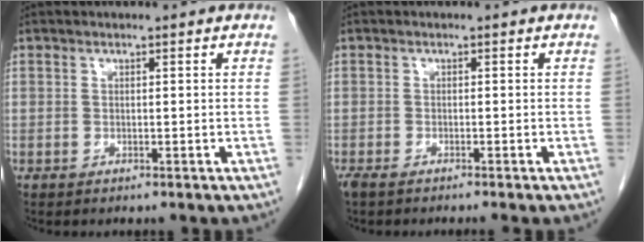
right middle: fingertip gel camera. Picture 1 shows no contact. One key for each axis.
{"total": 2.7, "fx": -2.2, "fy": 0.0, "fz": 1.5, "tx": -0.021, "ty": -0.005, "tz": -0.036}